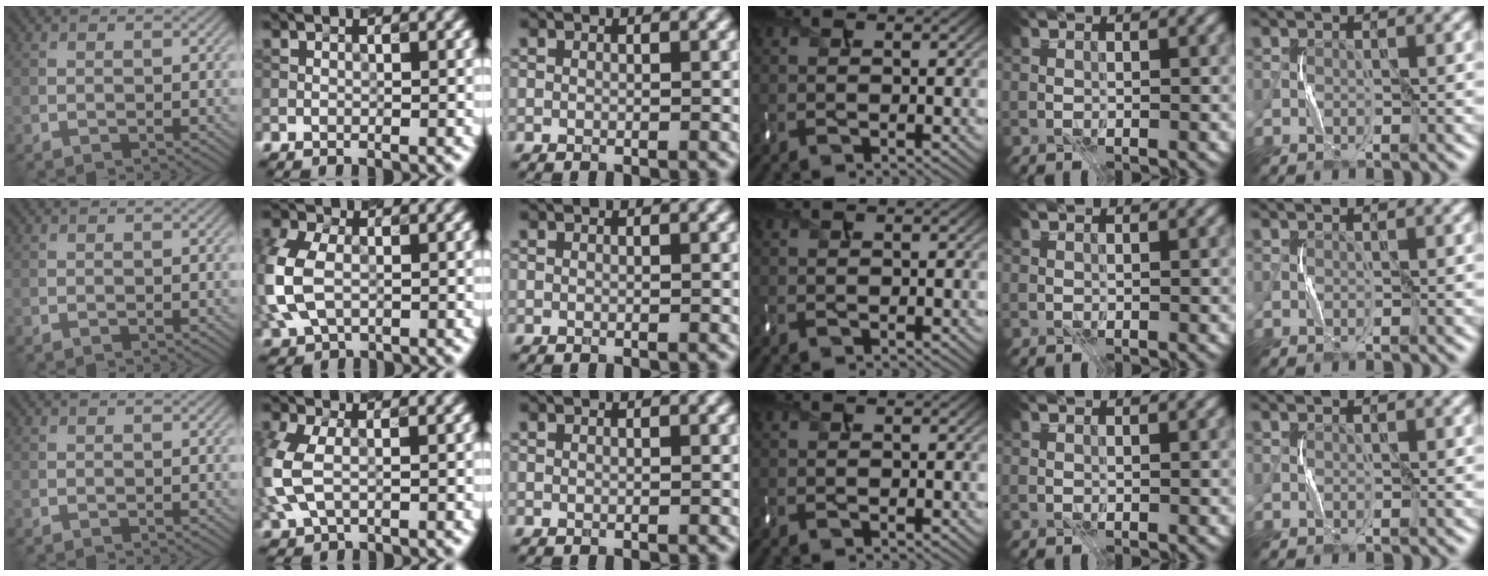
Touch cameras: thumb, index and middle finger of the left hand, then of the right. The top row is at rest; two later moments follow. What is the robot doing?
{"motion": "press", "object": "keyboard"}